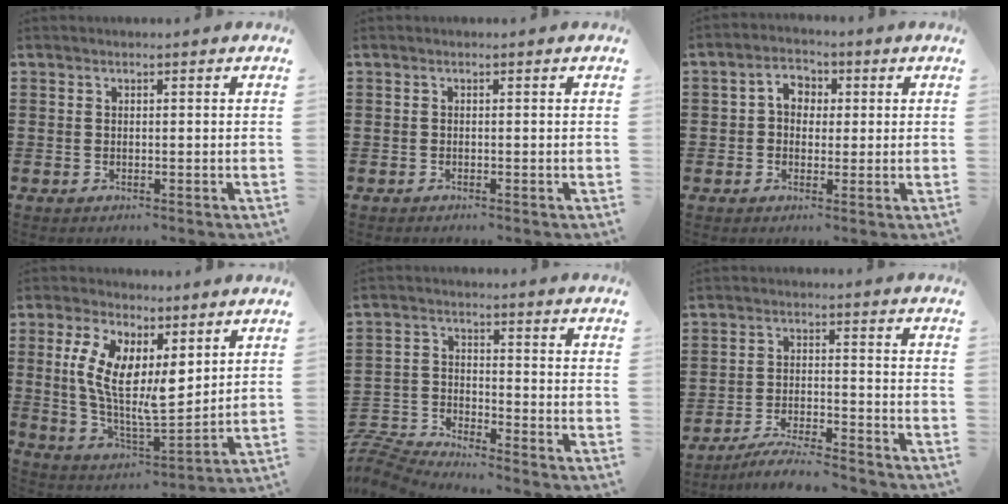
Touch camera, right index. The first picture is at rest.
{"total": 0.0}
{"total": 3.9, "force": [0.2, 3.2, 2.1], "torque": [-0.044, 0.013, -0.003]}
{"total": 11.1, "force": [4.5, 4.3, 9.2], "torque": [-0.192, -0.020, 0.080]}
{"total": 5.7, "force": [-5.7, 0.1, 0.4], "torque": [-0.031, -0.003, -0.123]}
{"total": 5.0, "force": [-4.8, -0.1, 1.5], "torque": [-0.040, -0.006, -0.099]}